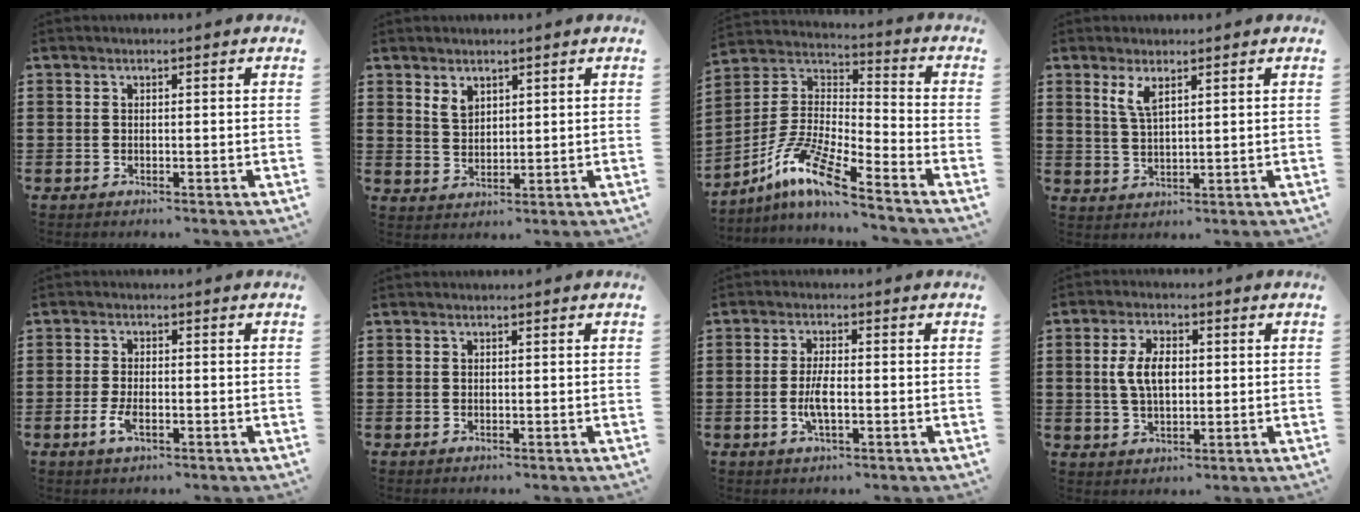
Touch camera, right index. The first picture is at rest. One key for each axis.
{"total": 2.7, "fx": 1.8, "fy": 1.6, "fz": 1.1, "tx": -0.027, "ty": 0.004, "tz": 0.035}
{"total": 10.8, "fx": -8.1, "fy": 1.4, "fz": 7.0, "tx": -0.159, "ty": -0.004, "tz": -0.166}
{"total": 3.4, "fx": 2.0, "fy": 1.0, "fz": 2.5, "tx": -0.055, "ty": 0.003, "tz": 0.035}
{"total": 3.4, "fx": -1.2, "fy": 1.3, "fz": 2.8, "tx": -0.071, "ty": -0.008, "tz": -0.026}
{"total": 0.0}
{"total": 3.8, "fx": -0.9, "fy": 1.1, "fz": 3.6, "tx": -0.075, "ty": -0.002, "tz": -0.019}
{"total": 6.0, "fx": 0.6, "fy": 3.2, "fz": 5.0, "tx": -0.117, "ty": 0.007, "tz": 0.003}